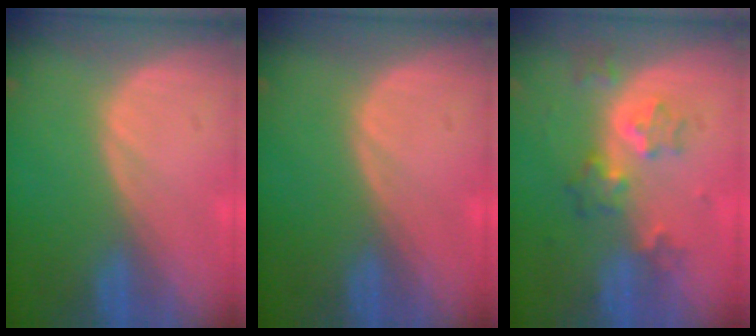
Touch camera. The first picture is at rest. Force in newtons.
{"total": 0.0}
{"total": 6.3, "press": 5.5, "slide": 3.1}